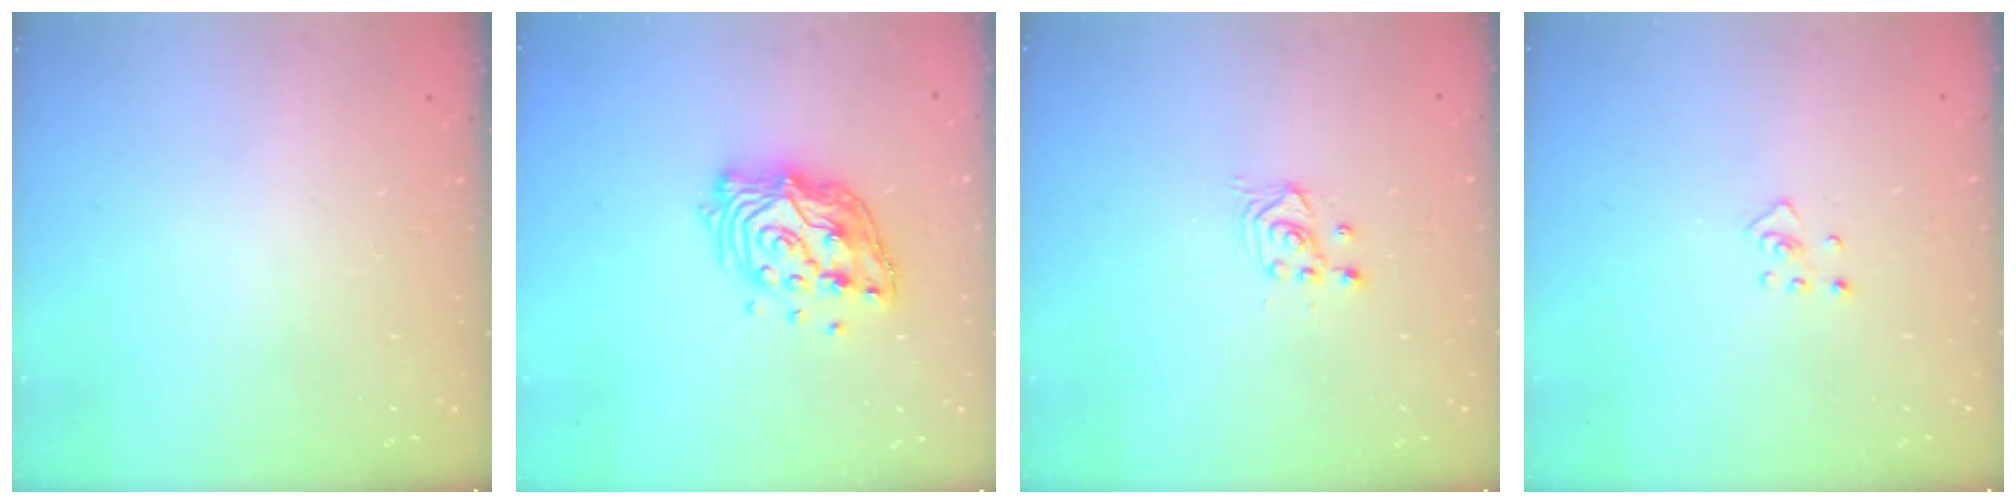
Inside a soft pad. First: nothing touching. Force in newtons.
{"total": 13.5, "press": 13.5, "slide": 1.2}
{"total": 2.4, "press": 2.3, "slide": 0.2}
{"total": 2.4, "press": 2.3, "slide": 0.4}